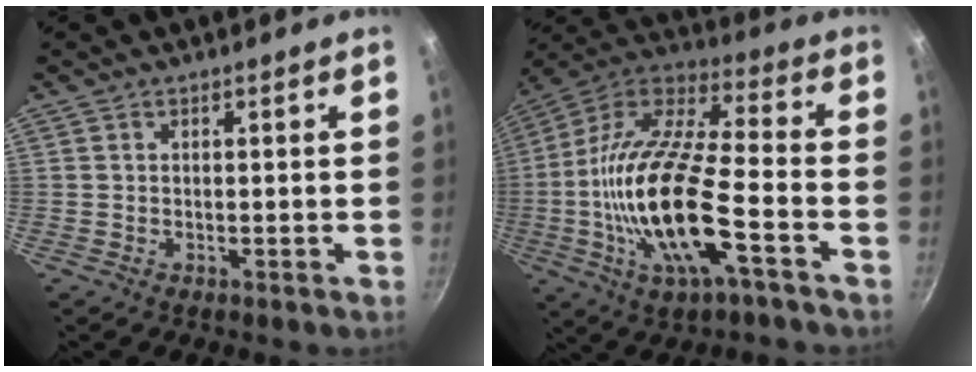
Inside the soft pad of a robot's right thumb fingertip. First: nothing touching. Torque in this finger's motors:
{"motor_torque": [0.15, 1.22, 2.18, -0.60, 0.73]}